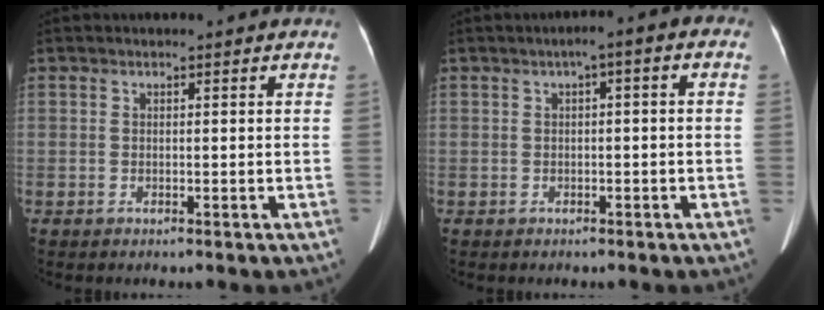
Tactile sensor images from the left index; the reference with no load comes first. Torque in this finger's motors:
{"motor_torque": [0.82, -1.23, 0.03, 0.01]}